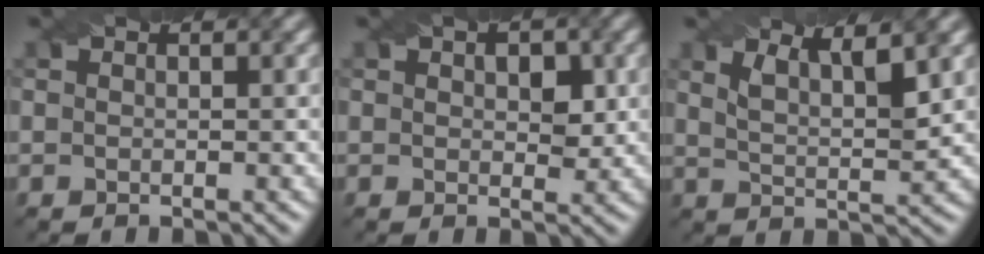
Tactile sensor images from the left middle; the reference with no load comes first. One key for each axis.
{"total": 3.0, "fx": 0.9, "fy": 1.8, "fz": 2.2, "tx": -0.025, "ty": -0.002, "tz": 0.017}
{"total": 4.5, "fx": 2.9, "fy": 1.4, "fz": 3.2, "tx": -0.045, "ty": 0.010, "tz": 0.038}